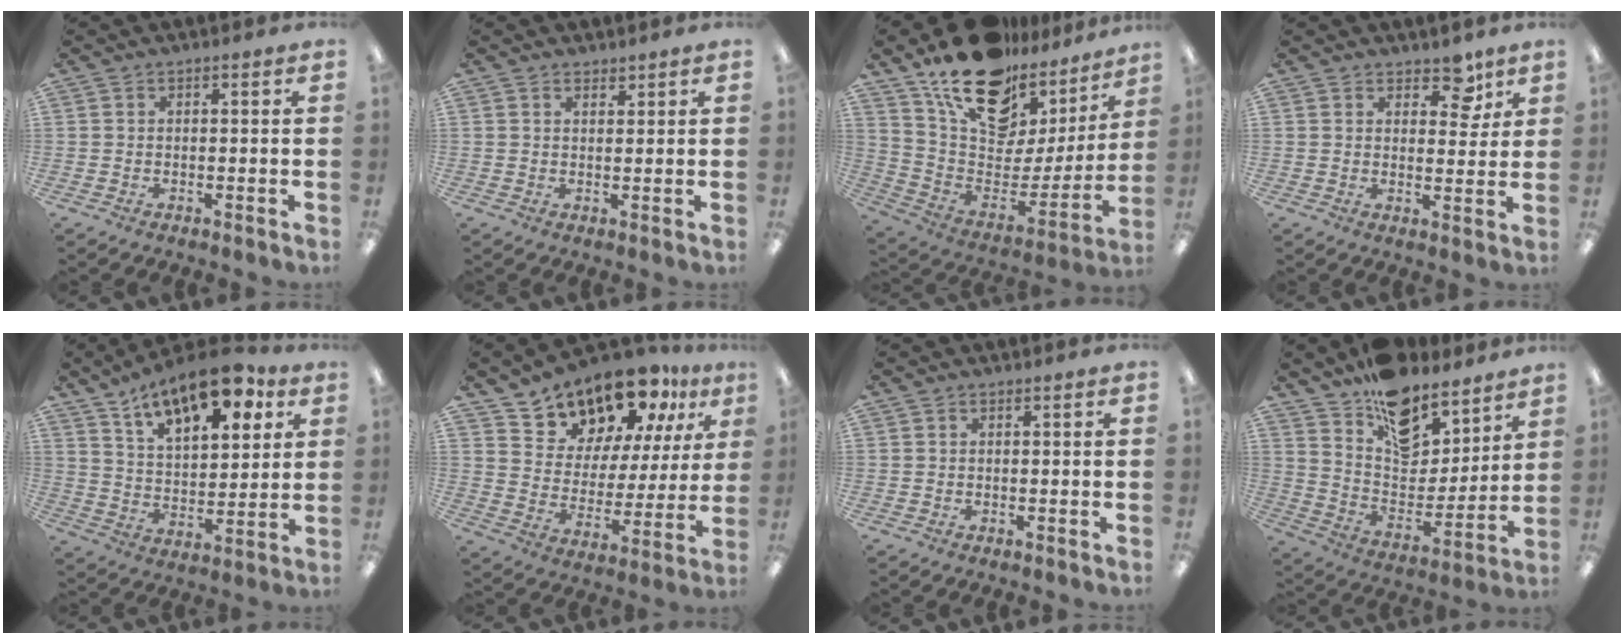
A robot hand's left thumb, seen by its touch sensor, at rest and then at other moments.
{"total": 1.4, "force": [1.4, 0.3, 0.0], "torque": [0.000, -0.003, 0.027]}
{"total": 22.3, "force": [16.2, 11.4, 10.4], "torque": [-0.167, -0.105, 0.290]}
{"total": 6.8, "force": [4.8, 3.6, 3.1], "torque": [-0.026, -0.025, 0.080]}
{"total": 15.8, "force": [11.2, 6.8, 8.8], "torque": [-0.124, -0.063, 0.192]}
{"total": 15.3, "force": [13.7, 5.9, 3.3], "torque": [-0.088, -0.110, 0.252]}
{"total": 0.0}
{"total": 14.5, "force": [11.1, 7.7, 5.2], "torque": [-0.077, -0.093, 0.202]}